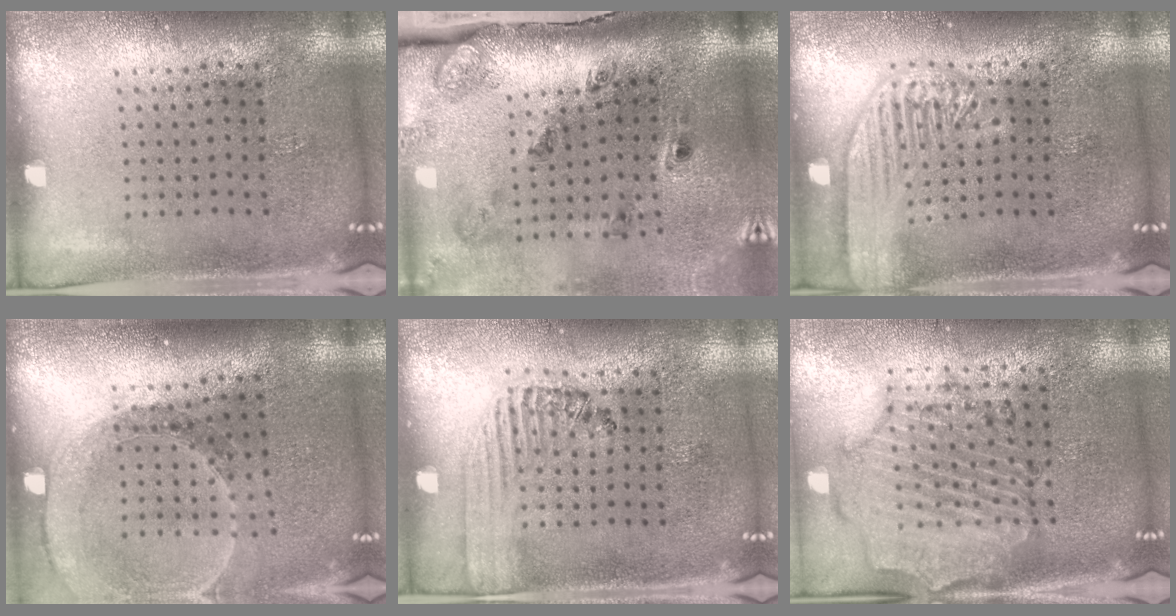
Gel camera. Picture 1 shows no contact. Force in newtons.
{"total": 2.9, "press": 1.8, "slide": 2.2}
{"total": 2.4, "press": 2.4, "slide": 0.3}
{"total": 1.5, "press": 1.5, "slide": 0.1}
{"total": 1.4, "press": 1.2, "slide": 0.7}
{"total": 1.6, "press": 1.6, "slide": 0.4}